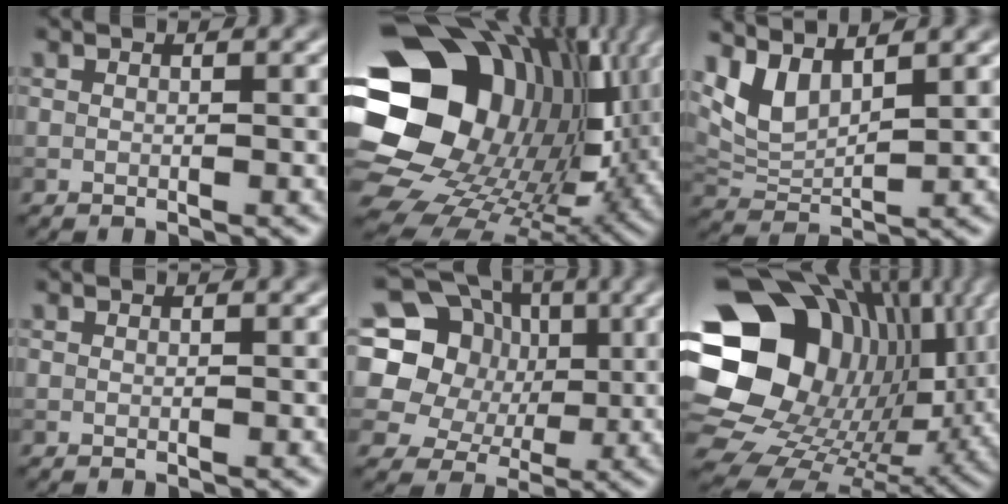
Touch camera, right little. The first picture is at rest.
{"total": 22.1, "force": [2.7, 17.7, 12.9], "torque": [-0.269, -0.035, 0.049]}
{"total": 4.2, "force": [2.8, 1.8, 2.6], "torque": [-0.062, -0.005, 0.060]}
{"total": 0.0}
{"total": 17.5, "force": [4.3, 15.5, 7.0], "torque": [-0.162, 0.039, 0.055]}
{"total": 19.7, "force": [2.7, 15.8, 11.5], "torque": [-0.227, -0.018, 0.074]}